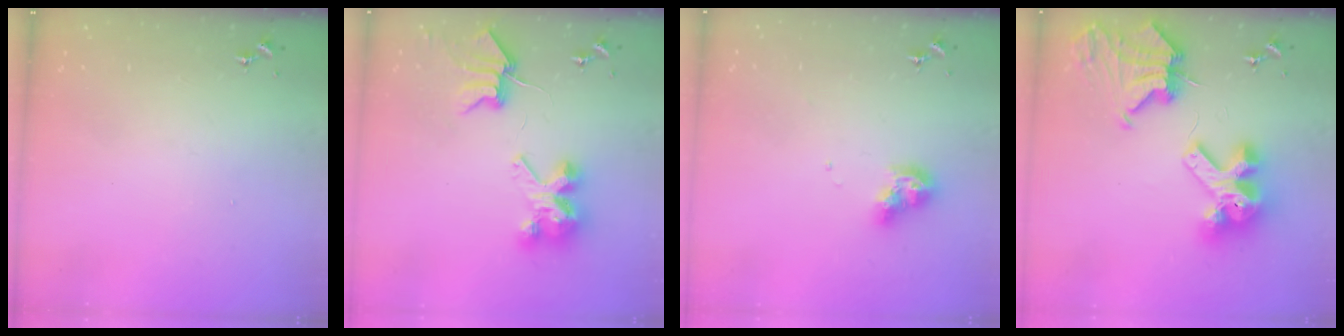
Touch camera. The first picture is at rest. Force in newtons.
{"total": 8.5, "press": 8.4, "slide": 1.1}
{"total": 8.3, "press": 8.3, "slide": 0.6}
{"total": 15.8, "press": 15.6, "slide": 2.1}